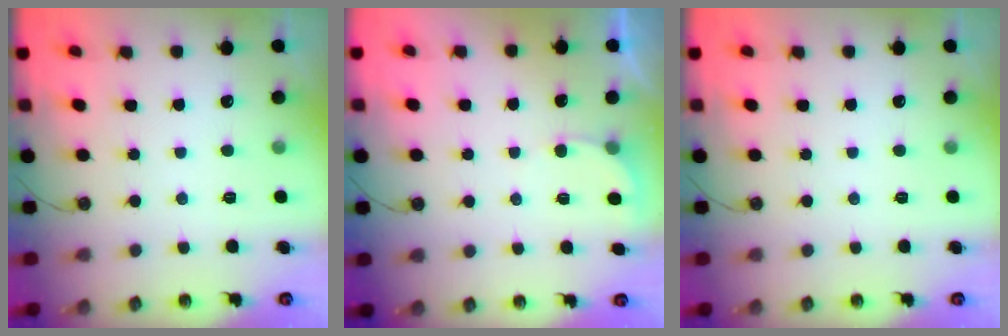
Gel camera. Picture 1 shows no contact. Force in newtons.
{"total": 2.7, "press": 2.7, "slide": 0.2}
{"total": 0.0}